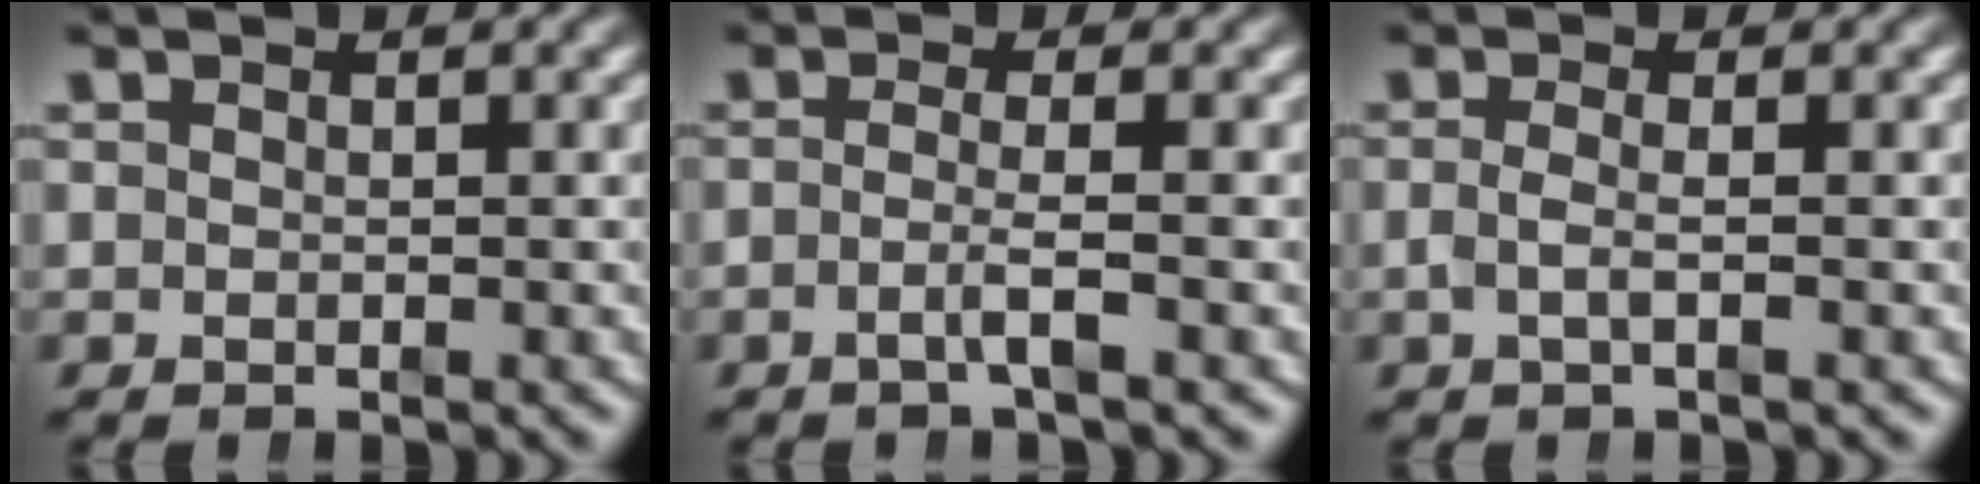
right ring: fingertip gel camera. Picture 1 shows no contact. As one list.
[{"total": 2.2, "force": [-1.3, -0.2, 1.8], "torque": [-0.039, -0.012, -0.021]}, {"total": 1.7, "force": [-0.7, 0.1, 1.5], "torque": [-0.038, -0.013, -0.008]}]